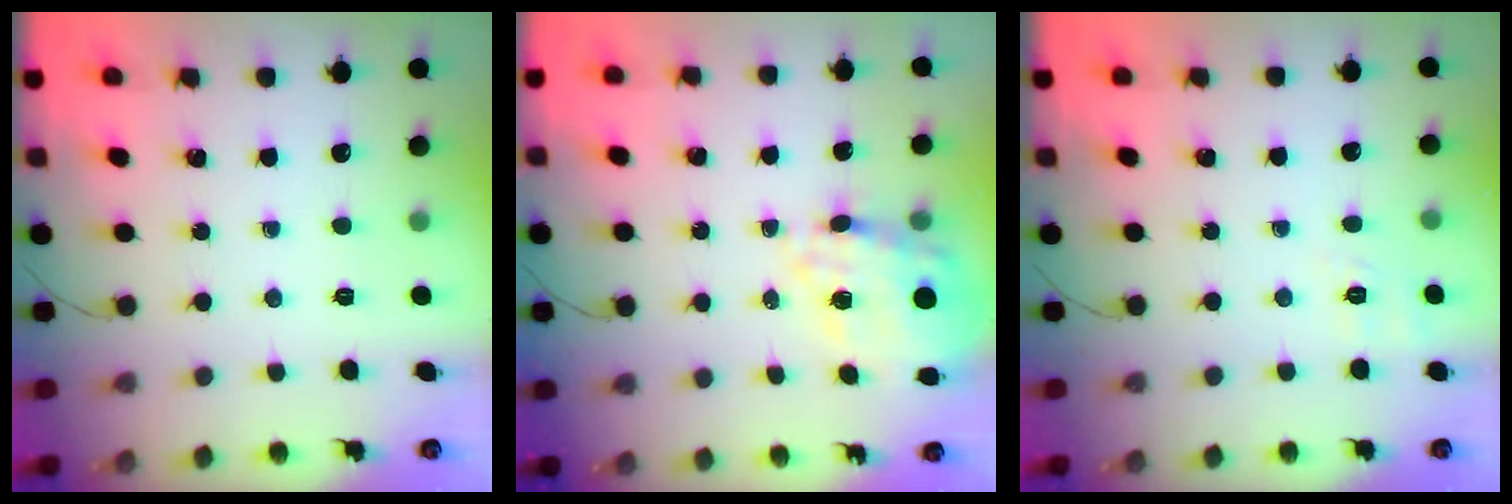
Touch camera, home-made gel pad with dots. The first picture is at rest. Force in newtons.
{"total": 17.1, "press": 16.7, "slide": 3.8}
{"total": 2.0, "press": 0.7, "slide": 1.9}